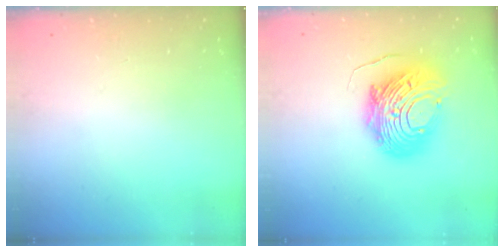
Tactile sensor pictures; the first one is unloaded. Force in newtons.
{"total": 14.8, "press": 14.7, "slide": 1.3}